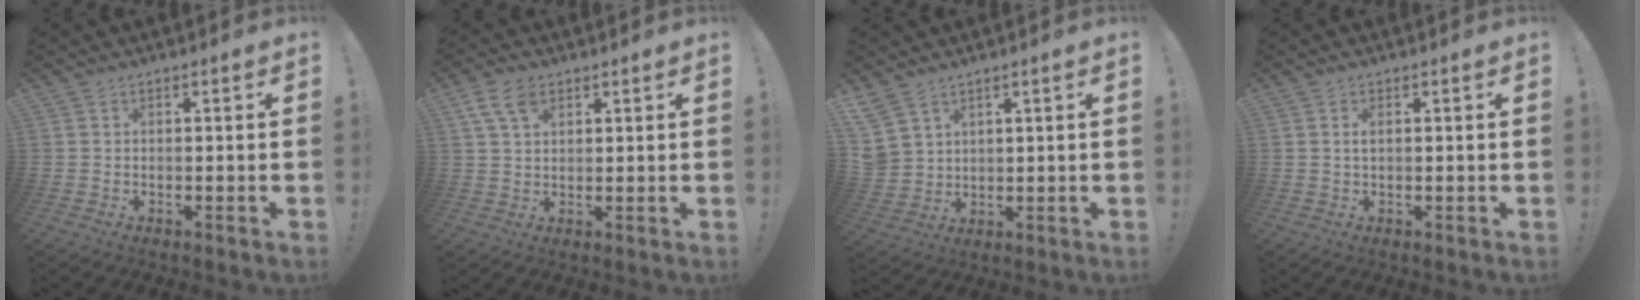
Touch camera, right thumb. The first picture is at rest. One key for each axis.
{"total": 7.2, "fx": 3.6, "fy": 4.2, "fz": 4.5, "tx": -0.084, "ty": -0.001, "tz": 0.072}
{"total": 6.8, "fx": 5.0, "fy": 4.2, "fz": 2.0, "tx": -0.051, "ty": -0.030, "tz": 0.101}
{"total": 1.2, "fx": 0.2, "fy": 0.3, "fz": 1.1, "tx": -0.023, "ty": 0.002, "tz": 0.002}